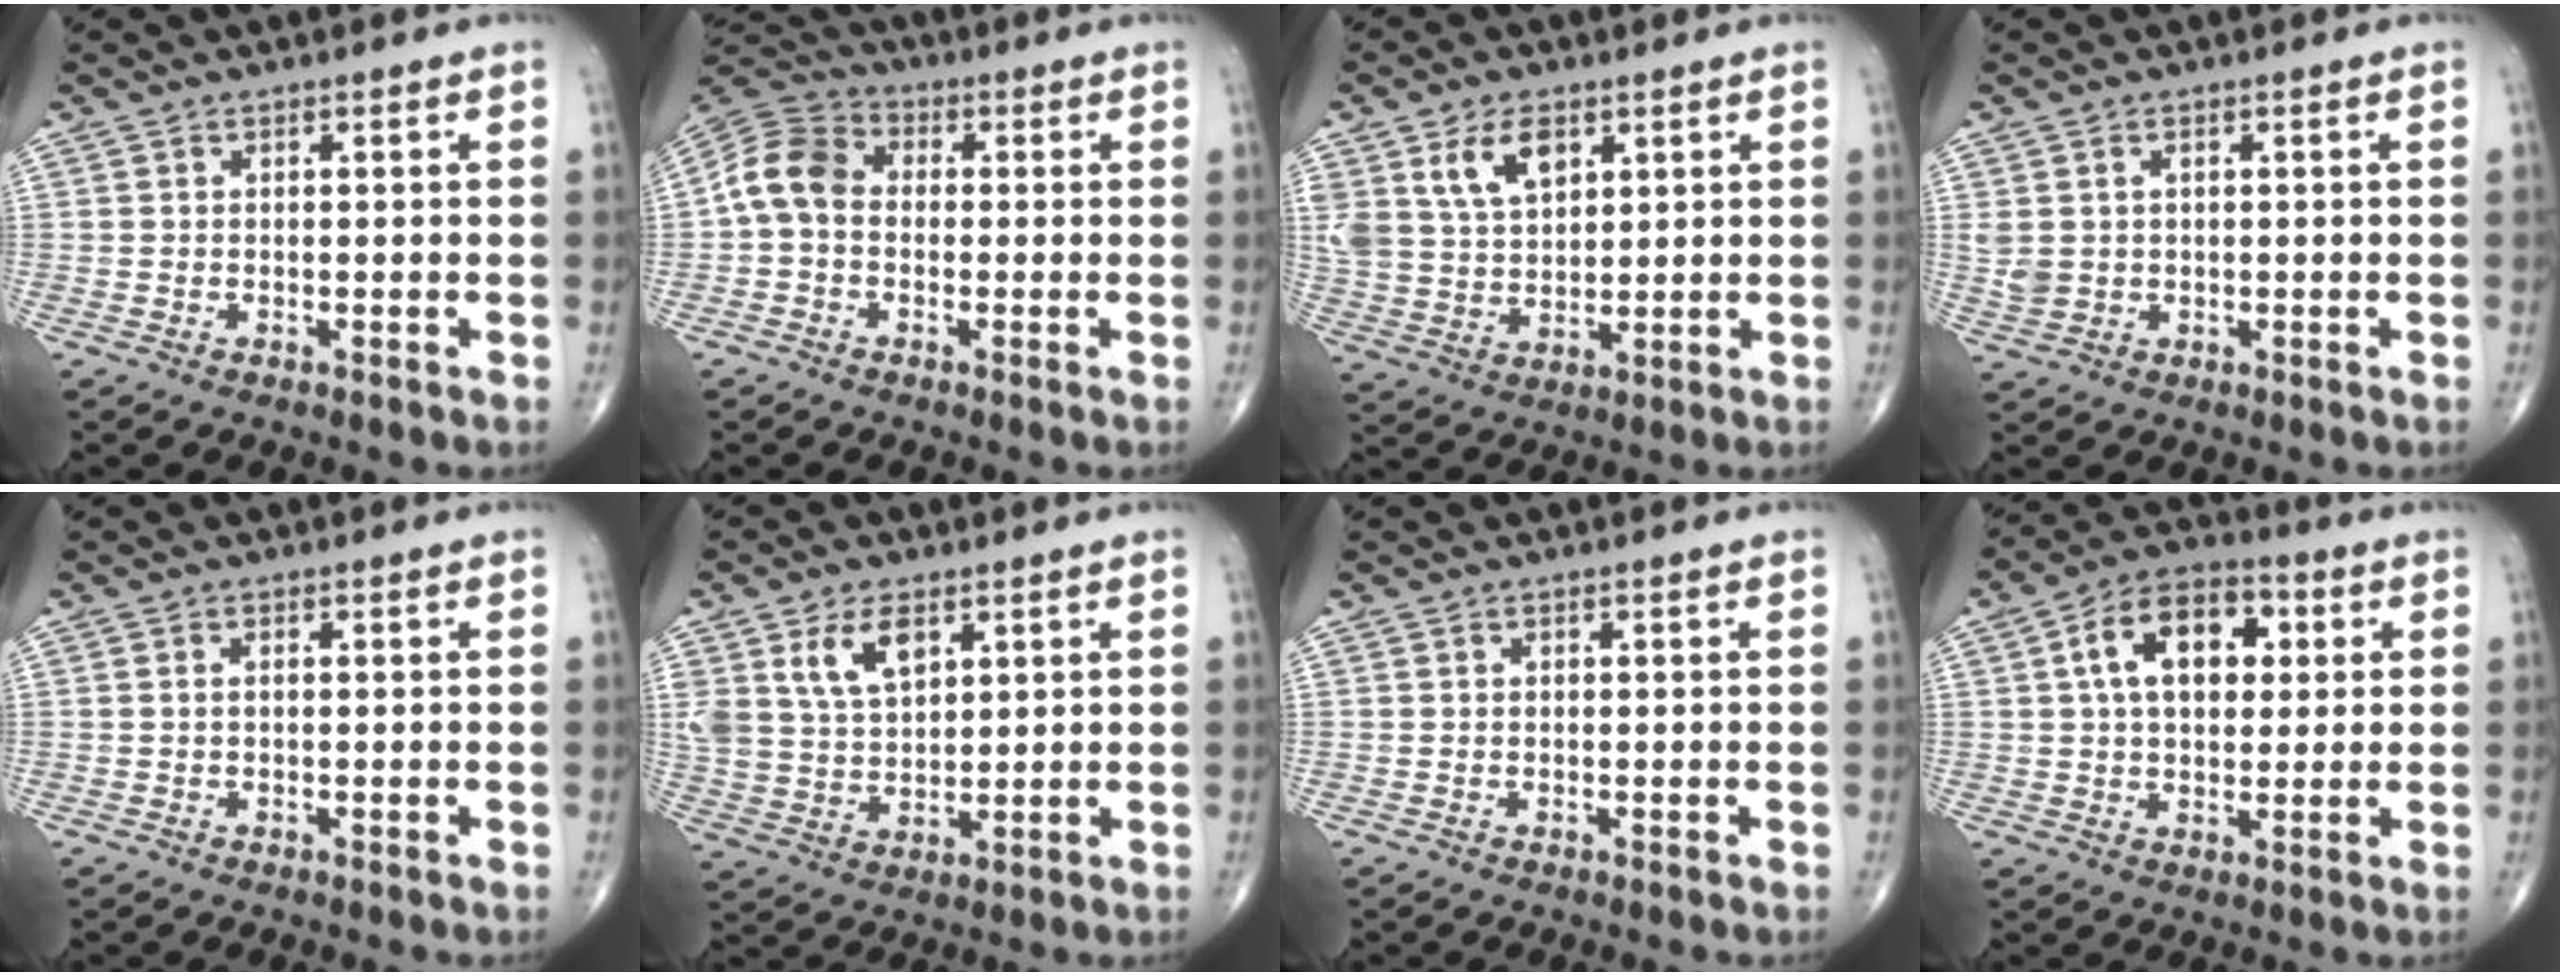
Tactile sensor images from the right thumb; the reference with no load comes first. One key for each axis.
{"total": 8.5, "fx": -0.6, "fy": 6.4, "fz": 5.6, "tx": -0.098, "ty": 0.024, "tz": -0.030}
{"total": 9.4, "fx": 4.6, "fy": 5.7, "fz": 5.9, "tx": -0.094, "ty": -0.017, "tz": 0.094}
{"total": 3.7, "fx": 0.7, "fy": 2.8, "fz": 2.3, "tx": -0.050, "ty": 0.003, "tz": 0.022}
{"total": 0.5, "fx": 0.0, "fy": 0.2, "fz": 0.5, "tx": -0.012, "ty": 0.000, "tz": -0.001}
{"total": 8.9, "fx": 4.2, "fy": 5.2, "fz": 5.8, "tx": -0.096, "ty": -0.017, "tz": 0.087}
{"total": 0.0}
{"total": 13.1, "fx": 3.1, "fy": 8.2, "fz": 9.8, "tx": -0.137, "ty": 0.015, "tz": 0.043}